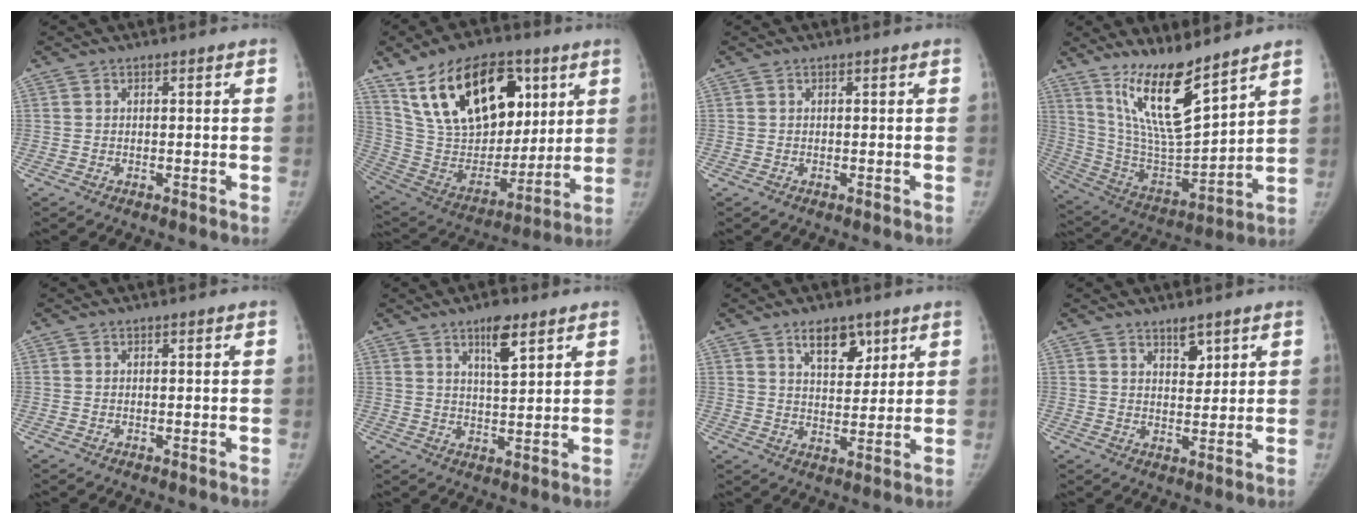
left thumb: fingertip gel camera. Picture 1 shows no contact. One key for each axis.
{"total": 27.0, "fx": 12.6, "fy": 15.7, "fz": 18.1, "tx": -0.286, "ty": -0.019, "tz": 0.234}
{"total": 0.0}
{"total": 16.9, "fx": 11.8, "fy": 3.8, "fz": 11.5, "tx": -0.186, "ty": -0.078, "tz": 0.236}
{"total": 0.0}
{"total": 6.4, "fx": 3.9, "fy": 1.9, "fz": 4.7, "tx": -0.067, "ty": -0.024, "tz": 0.064}
{"total": 7.5, "fx": 4.6, "fy": 4.0, "fz": 4.4, "tx": -0.039, "ty": -0.030, "tz": 0.076}
{"total": 4.0, "fx": 2.7, "fy": 1.8, "fz": 2.2, "tx": -0.018, "ty": -0.021, "tz": 0.046}